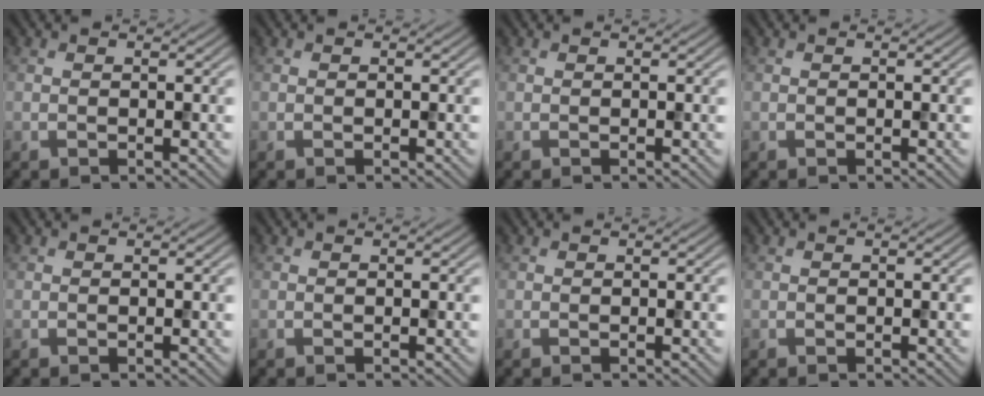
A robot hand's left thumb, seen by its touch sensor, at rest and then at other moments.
{"total": 0.0}
{"total": 0.0}
{"total": 0.0}
{"total": 0.0}
{"total": 0.0}
{"total": 0.0}
{"total": 0.0}